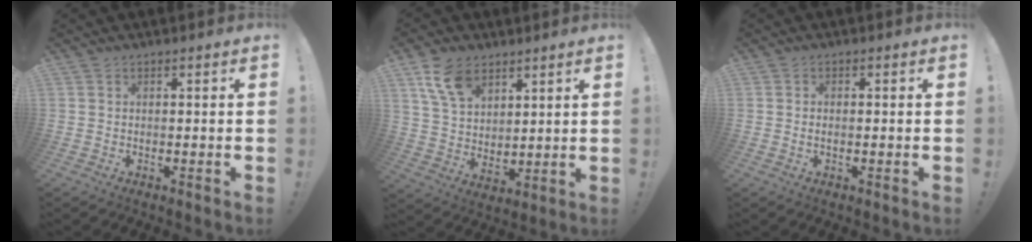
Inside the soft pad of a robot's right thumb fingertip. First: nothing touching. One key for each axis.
{"total": 12.4, "fx": 7.5, "fy": 7.7, "fz": 6.3, "tx": -0.112, "ty": -0.029, "tz": 0.146}
{"total": 0.7, "fx": 0.1, "fy": 0.3, "fz": 0.7, "tx": -0.013, "ty": 0.003, "tz": 0.001}